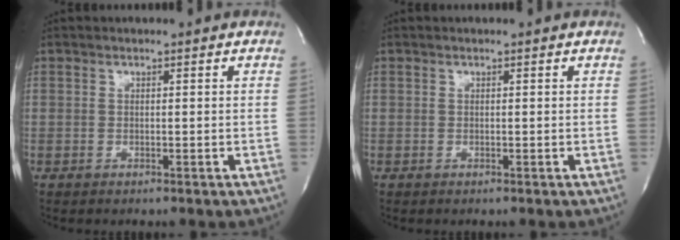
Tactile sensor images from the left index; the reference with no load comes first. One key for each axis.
{"total": 0.0}